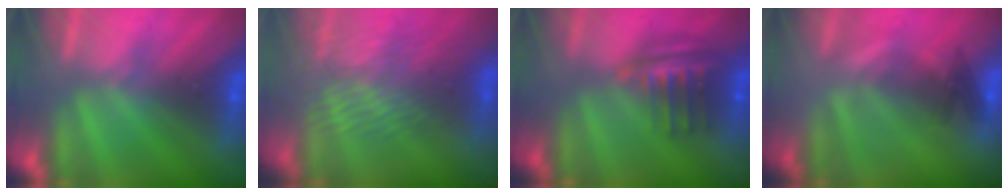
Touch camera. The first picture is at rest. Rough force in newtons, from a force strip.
{"total": 3.7}
{"total": 8.1}
{"total": 2.2}